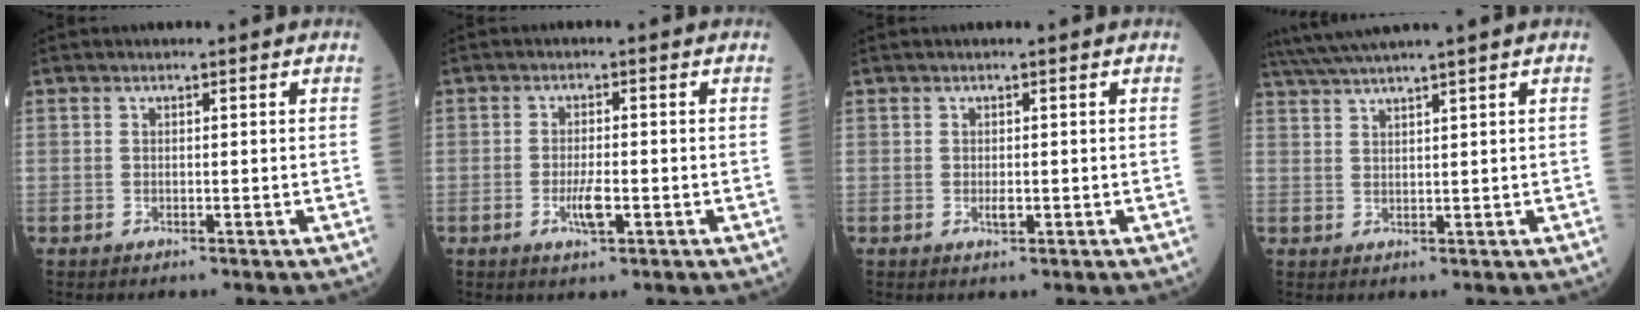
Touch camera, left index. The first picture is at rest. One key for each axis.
{"total": 3.1, "fx": -1.0, "fy": 0.5, "fz": 2.9, "tx": -0.056, "ty": -0.002, "tz": -0.017}
{"total": 1.0, "fx": -0.1, "fy": 0.2, "fz": 0.9, "tx": -0.013, "ty": -0.002, "tz": 0.000}
{"total": 6.3, "fx": 5.2, "fy": -1.7, "fz": 3.1, "tx": -0.056, "ty": 0.019, "tz": 0.096}